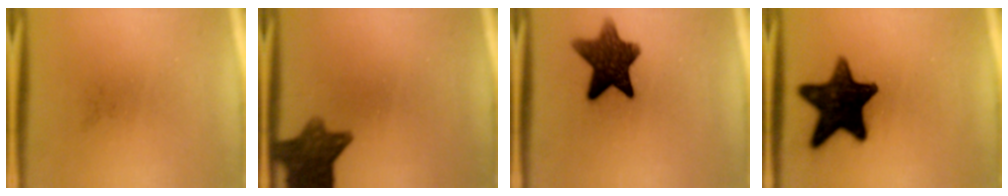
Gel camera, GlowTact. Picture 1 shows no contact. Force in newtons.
{"total": 9.8}
{"total": 11.0}
{"total": 16.0}